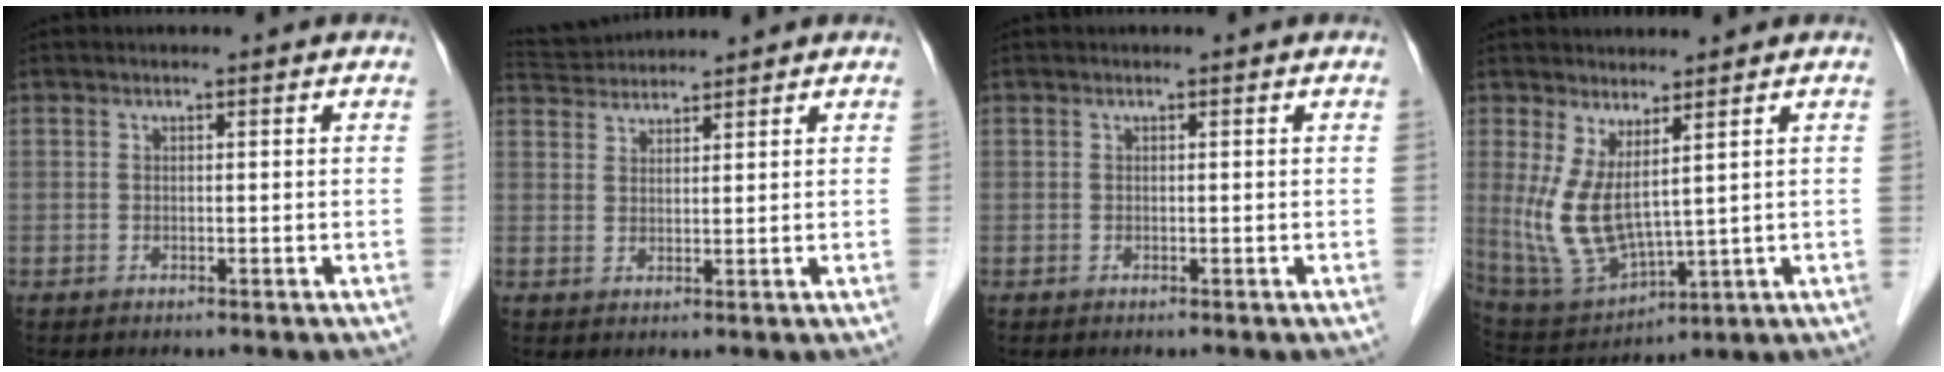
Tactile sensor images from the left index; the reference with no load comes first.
{"total": 5.2, "force": [5.1, 0.3, 0.5], "torque": [-0.017, 0.034, 0.095]}
{"total": 0.0}
{"total": 8.8, "force": [2.1, 2.5, 8.1], "torque": [-0.178, -0.021, 0.061]}